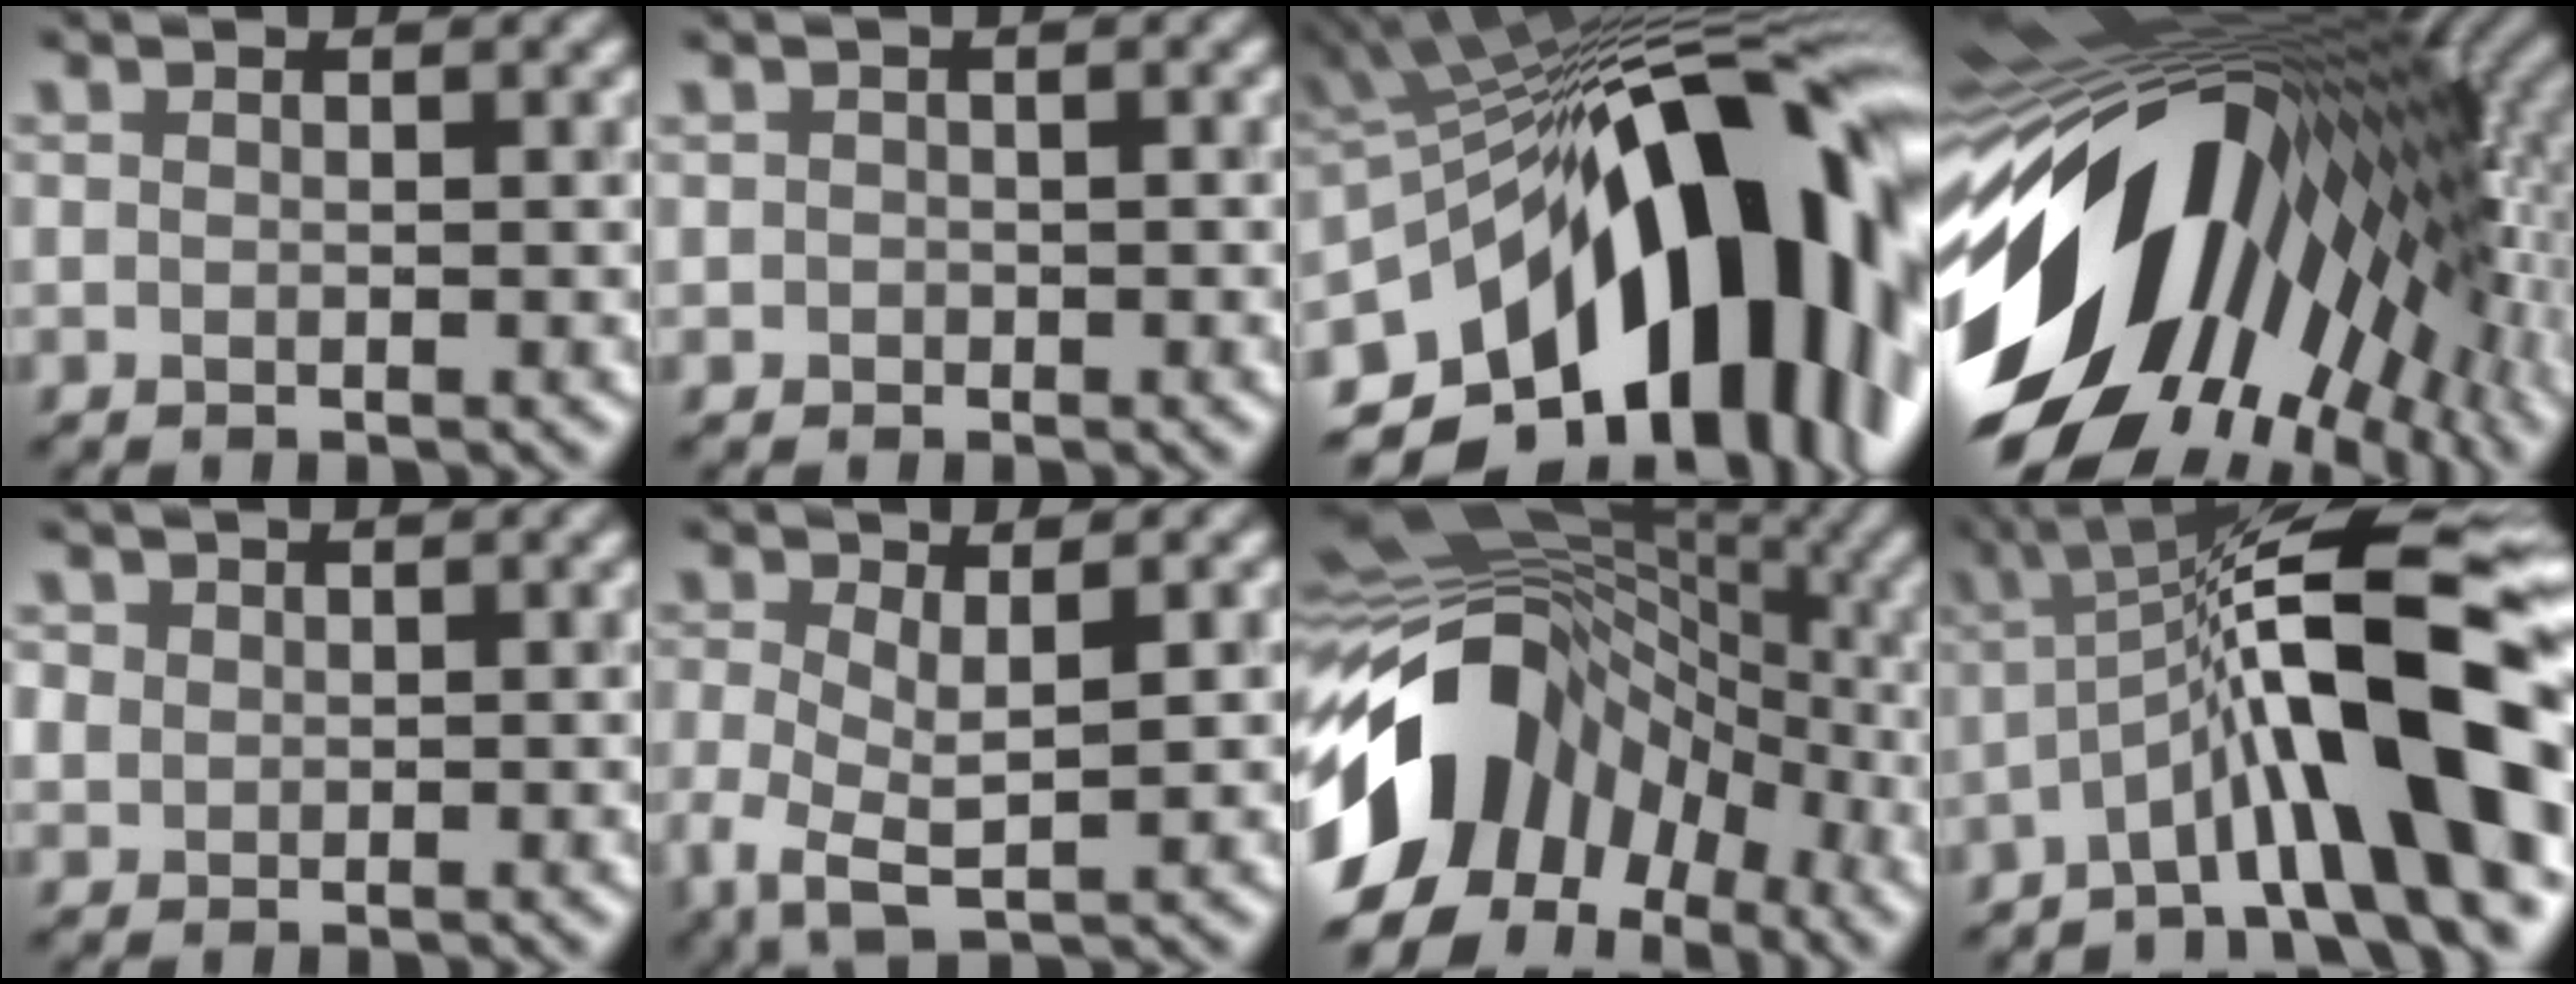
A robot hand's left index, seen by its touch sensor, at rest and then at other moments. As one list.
[{"total": 0.7, "force": [-0.1, 0.7, 0.2], "torque": [0.003, -0.002, -0.004]}, {"total": 18.9, "force": [-5.7, 10.0, 15.0], "torque": [-0.212, 0.019, -0.103]}, {"total": 19.2, "force": [-3.0, 10.1, 16.1], "torque": [-0.265, -0.033, -0.059]}, {"total": 1.6, "force": [0.6, 1.4, 0.4], "torque": [-0.007, -0.001, 0.013]}, {"total": 5.2, "force": [-1.0, 2.1, 4.6], "torque": [-0.103, -0.009, -0.019]}, {"total": 15.6, "force": [-4.6, 11.2, 9.9], "torque": [-0.191, 0.008, -0.094]}, {"total": 13.1, "force": [-3.2, 2.4, 12.5], "torque": [-0.184, 0.028, -0.055]}]